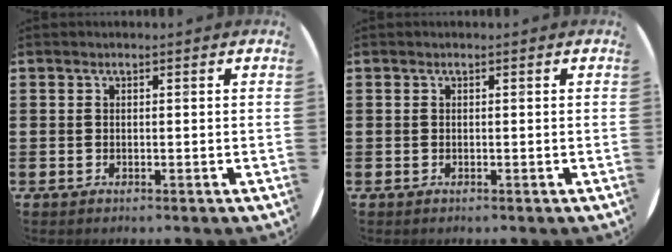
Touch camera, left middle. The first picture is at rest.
{"total": 0.0}